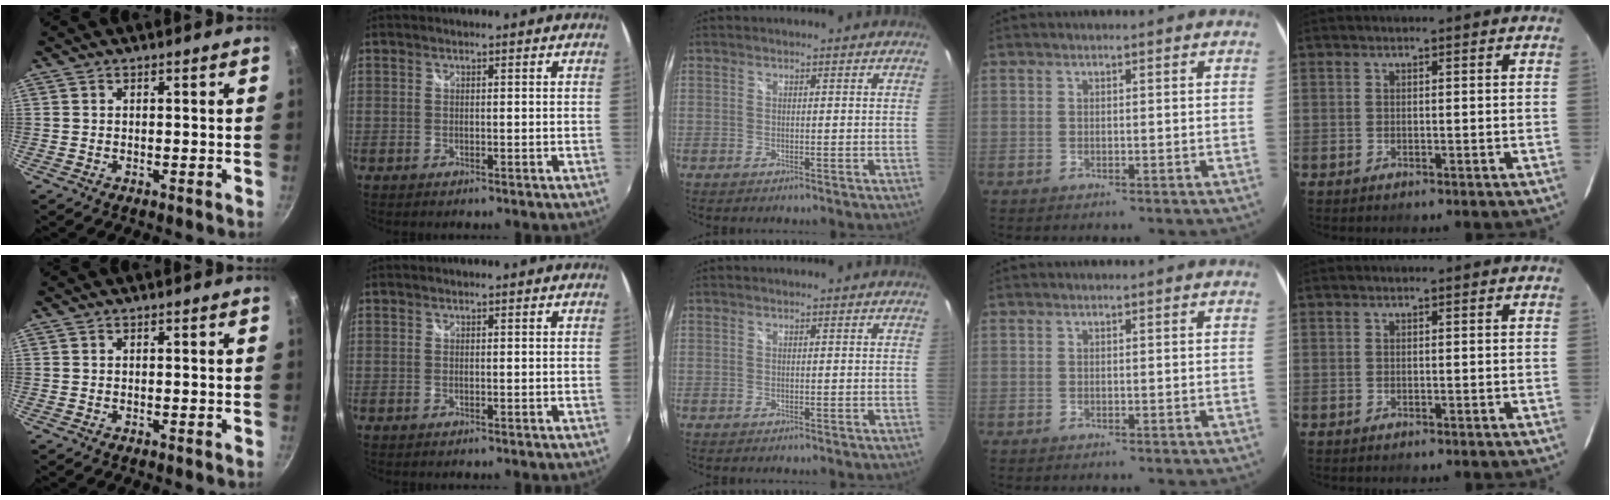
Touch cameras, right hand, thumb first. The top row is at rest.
{}